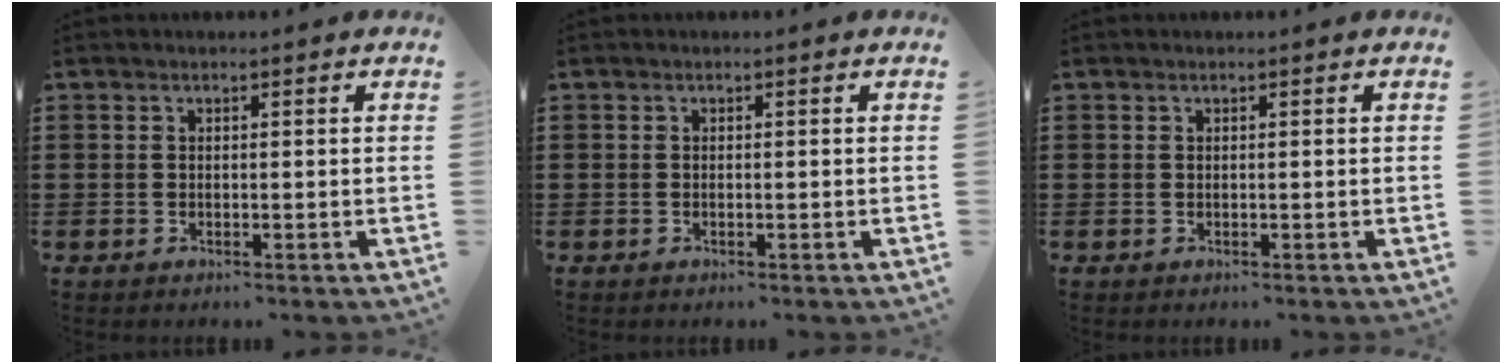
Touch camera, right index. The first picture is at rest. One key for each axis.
{"total": 0.0}
{"total": 0.0}